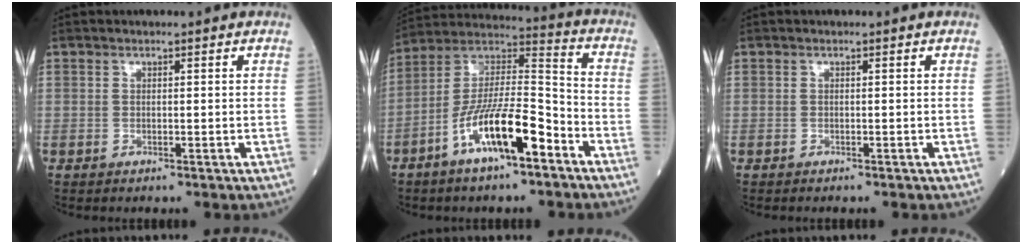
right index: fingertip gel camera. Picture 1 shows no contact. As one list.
[{"total": 14.4, "force": [-7.3, 3.1, 12.1], "torque": [-0.227, 0.009, -0.131]}, {"total": 0.6, "force": [-0.6, 0.1, 0.2], "torque": [0.002, 0.000, -0.011]}]